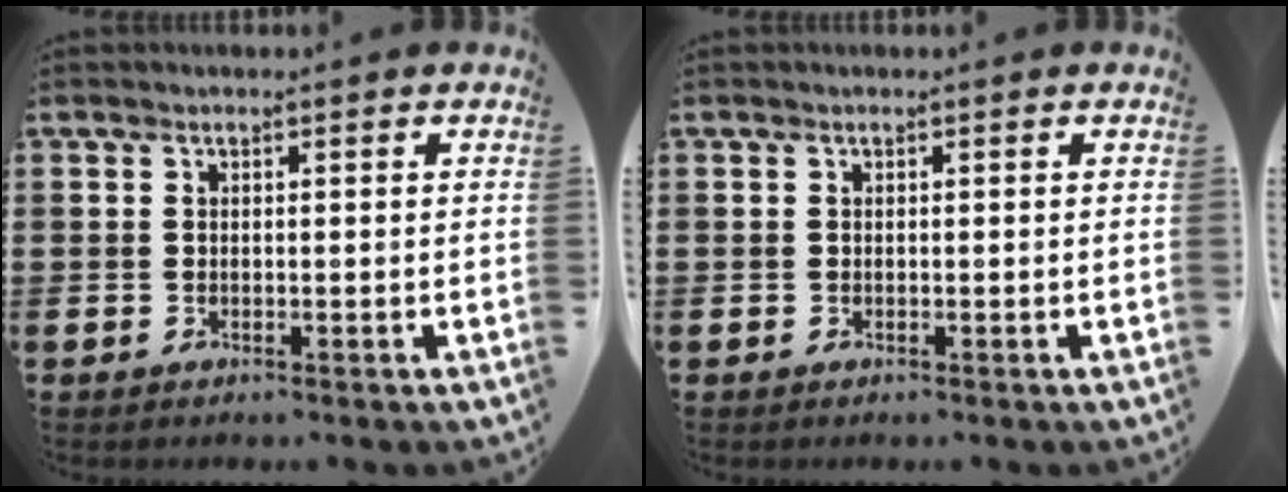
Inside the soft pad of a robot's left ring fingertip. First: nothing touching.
{"total": 0.0}